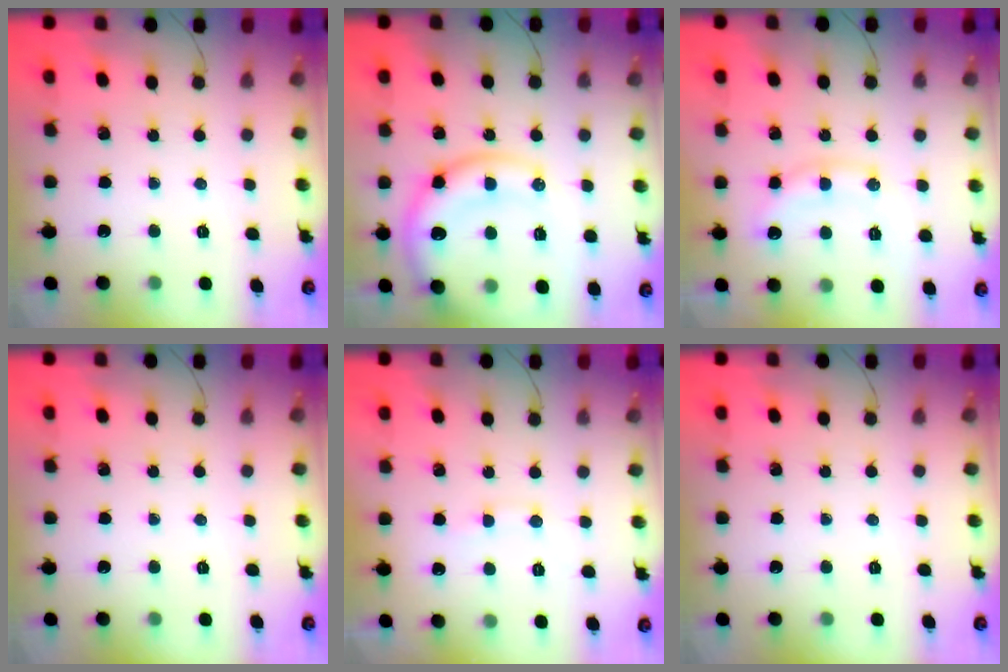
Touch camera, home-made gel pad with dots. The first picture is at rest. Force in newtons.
{"total": 16.3, "press": 16.1, "slide": 2.4}
{"total": 13.5, "press": 13.4, "slide": 0.6}
{"total": 0.0}
{"total": 7.3, "press": 7.2, "slide": 1.4}
{"total": 0.0}